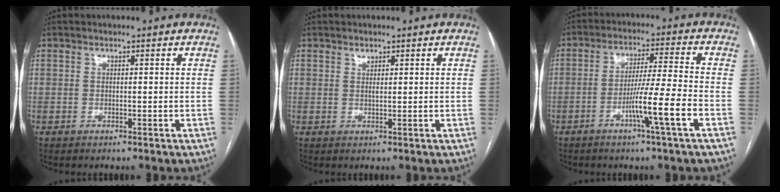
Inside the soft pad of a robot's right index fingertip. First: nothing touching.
{"total": 0.9, "force": [0.7, 0.5, 0.4], "torque": [-0.006, -0.003, 0.012]}
{"total": 8.8, "force": [-3.7, -1.4, 7.9], "torque": [-0.137, -0.005, -0.070]}